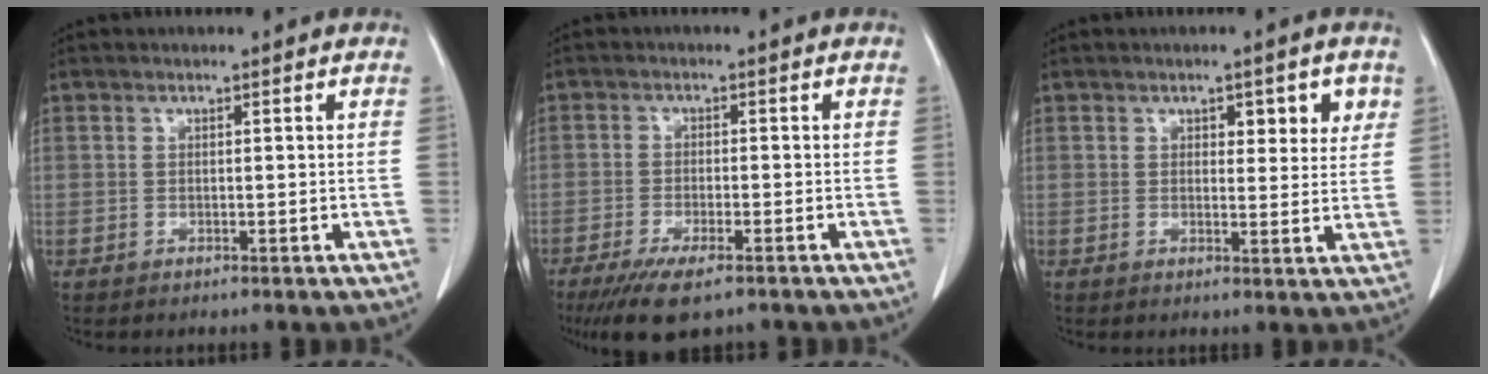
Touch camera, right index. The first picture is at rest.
{"total": 8.2, "force": [-5.8, 1.9, 5.5], "torque": [-0.089, -0.017, -0.091]}
{"total": 4.8, "force": [2.2, 2.1, 3.7], "torque": [-0.038, 0.002, 0.027]}